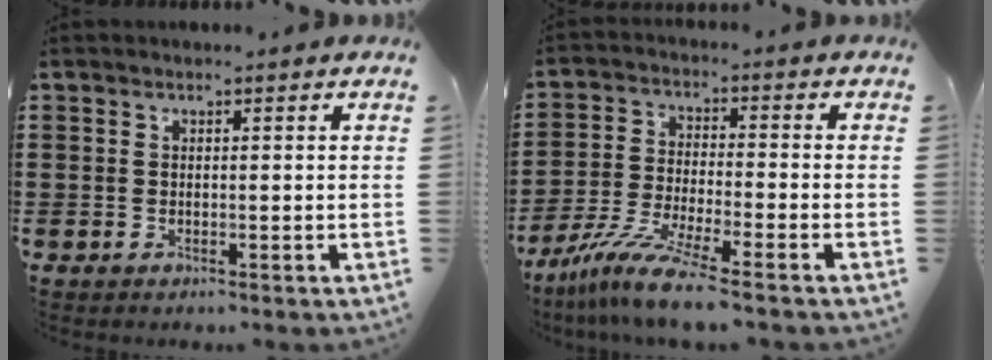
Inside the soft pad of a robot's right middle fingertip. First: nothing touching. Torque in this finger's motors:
{"motor_torque": [1.75, -0.39, 0.79, 0.18]}